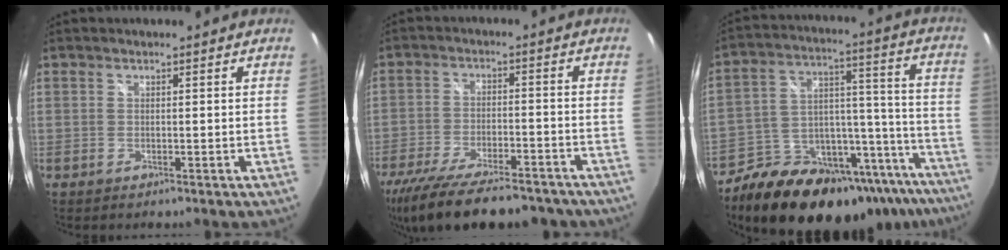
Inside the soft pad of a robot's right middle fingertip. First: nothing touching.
{"total": 22.6, "force": [-18.1, 7.2, 11.5], "torque": [-0.227, -0.040, -0.268]}
{"total": 28.9, "force": [-20.9, 12.9, 15.1], "torque": [-0.223, 0.032, -0.280]}